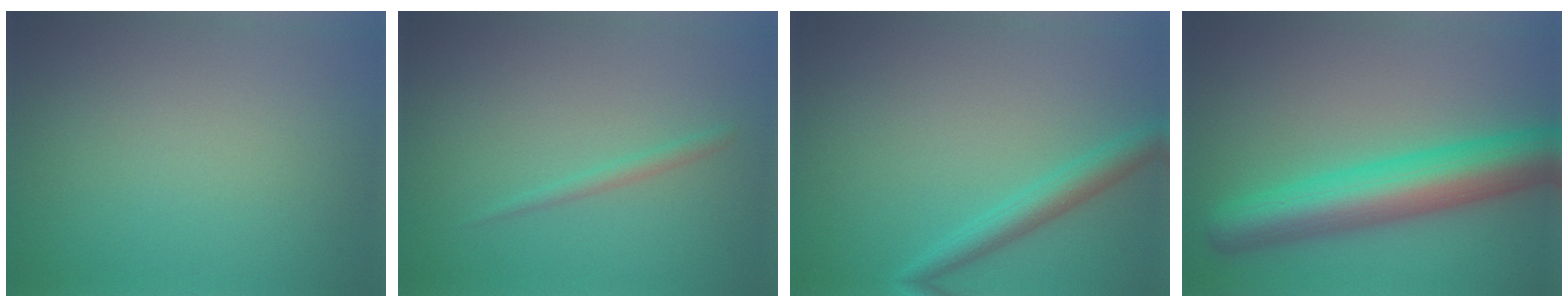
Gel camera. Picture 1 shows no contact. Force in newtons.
{"total": 1.0, "press": 1.0, "slide": 0.1}
{"total": 2.8, "press": 2.8, "slide": 0.2}
{"total": 8.8, "press": 8.8, "slide": 0.3}